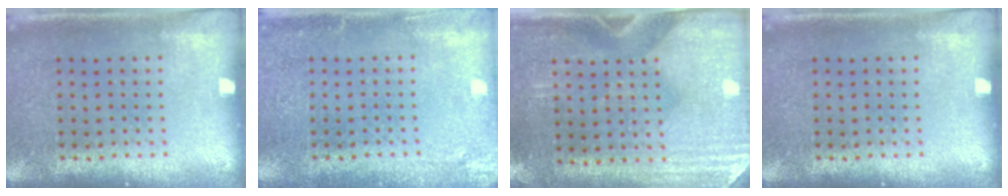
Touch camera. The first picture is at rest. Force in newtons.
{"total": 2.0, "press": 1.9, "slide": 0.1}
{"total": 2.9, "press": 2.5, "slide": 1.4}
{"total": 0.0}